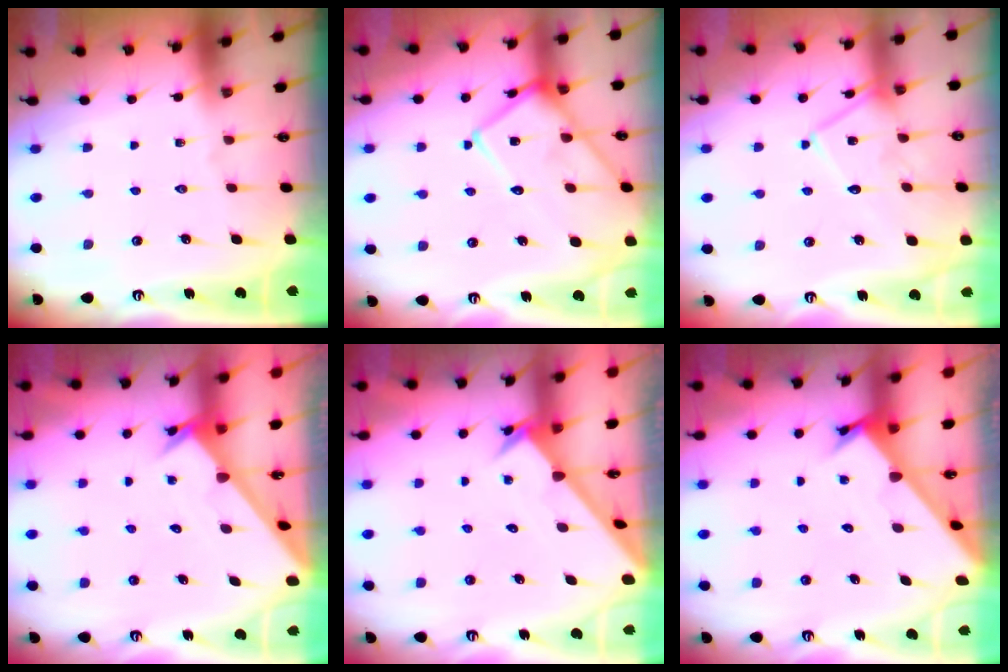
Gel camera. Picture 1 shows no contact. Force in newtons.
{"total": 16.2, "press": 16.2, "slide": 1.5}
{"total": 11.4, "press": 11.4, "slide": 0.6}
{"total": 2.0, "press": 2.0, "slide": 0.1}
{"total": 2.6, "press": 2.6, "slide": 0.2}
{"total": 2.4, "press": 2.4, "slide": 0.1}